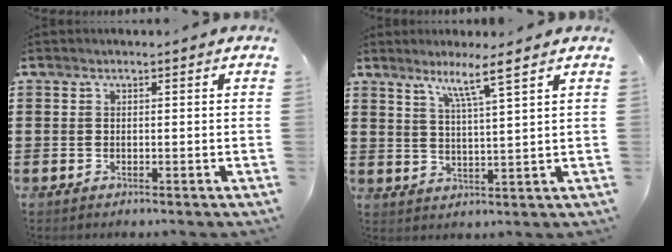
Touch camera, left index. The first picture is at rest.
{"total": 5.5, "force": [4.0, -0.8, 3.7], "torque": [-0.077, -0.012, 0.065]}